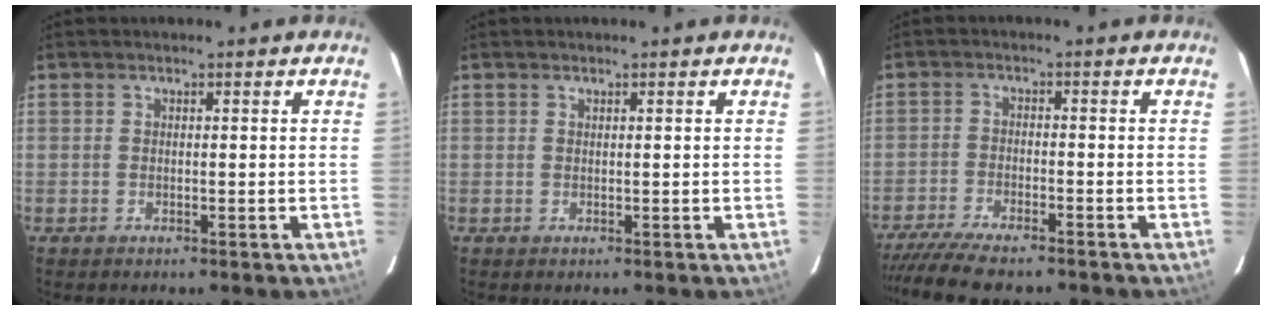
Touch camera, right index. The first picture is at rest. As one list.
[{"total": 0.0}, {"total": 11.7, "force": [-10.1, 2.2, 5.5], "torque": [-0.129, -0.031, -0.172]}]